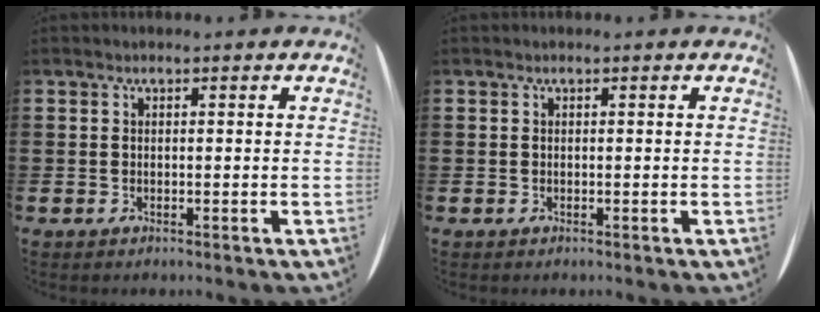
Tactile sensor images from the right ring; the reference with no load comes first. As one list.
[{"total": 0.0}]